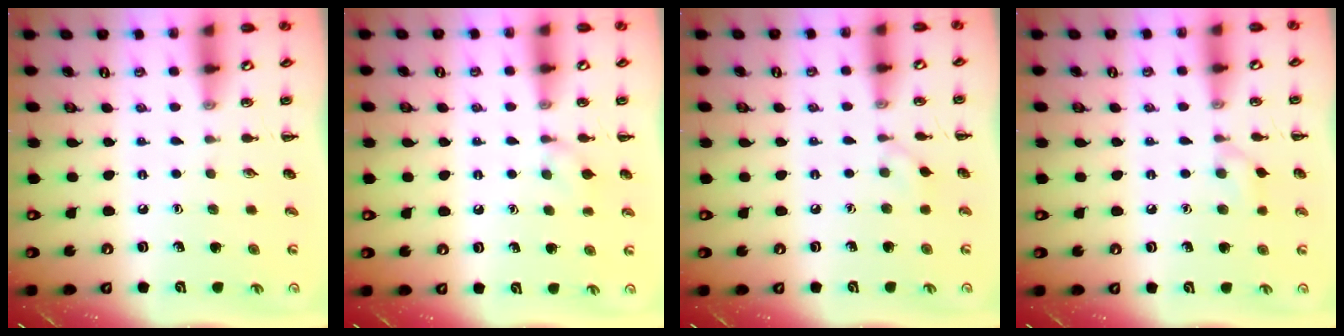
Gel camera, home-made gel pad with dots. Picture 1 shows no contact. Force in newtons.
{"total": 6.1, "press": 5.7, "slide": 2.2}
{"total": 5.1, "press": 4.8, "slide": 1.8}
{"total": 6.5, "press": 6.1, "slide": 2.2}